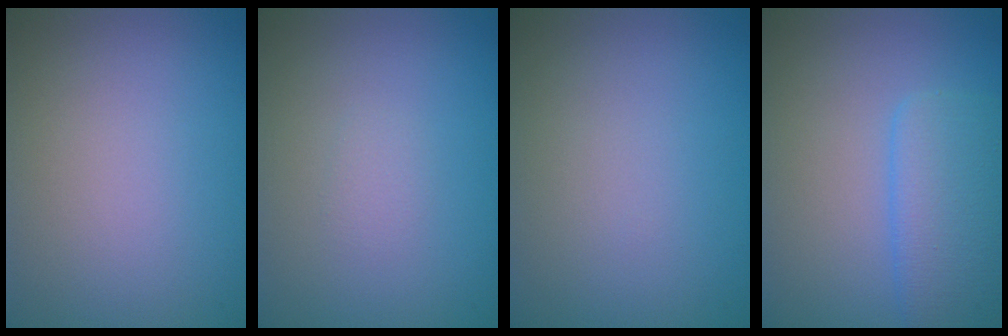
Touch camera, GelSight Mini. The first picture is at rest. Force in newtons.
{"total": 0.6, "press": 0.6, "slide": 0.1}
{"total": 0.0}
{"total": 4.3, "press": 4.3, "slide": 0.0}